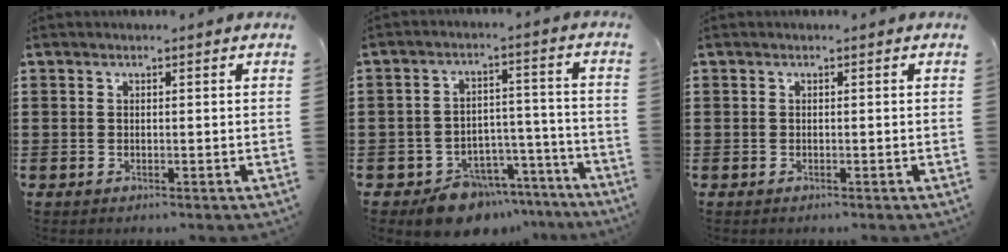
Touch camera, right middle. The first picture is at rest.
{"total": 8.4, "force": [-7.3, 3.7, 1.8], "torque": [-0.022, 0.043, -0.131]}
{"total": 0.0}